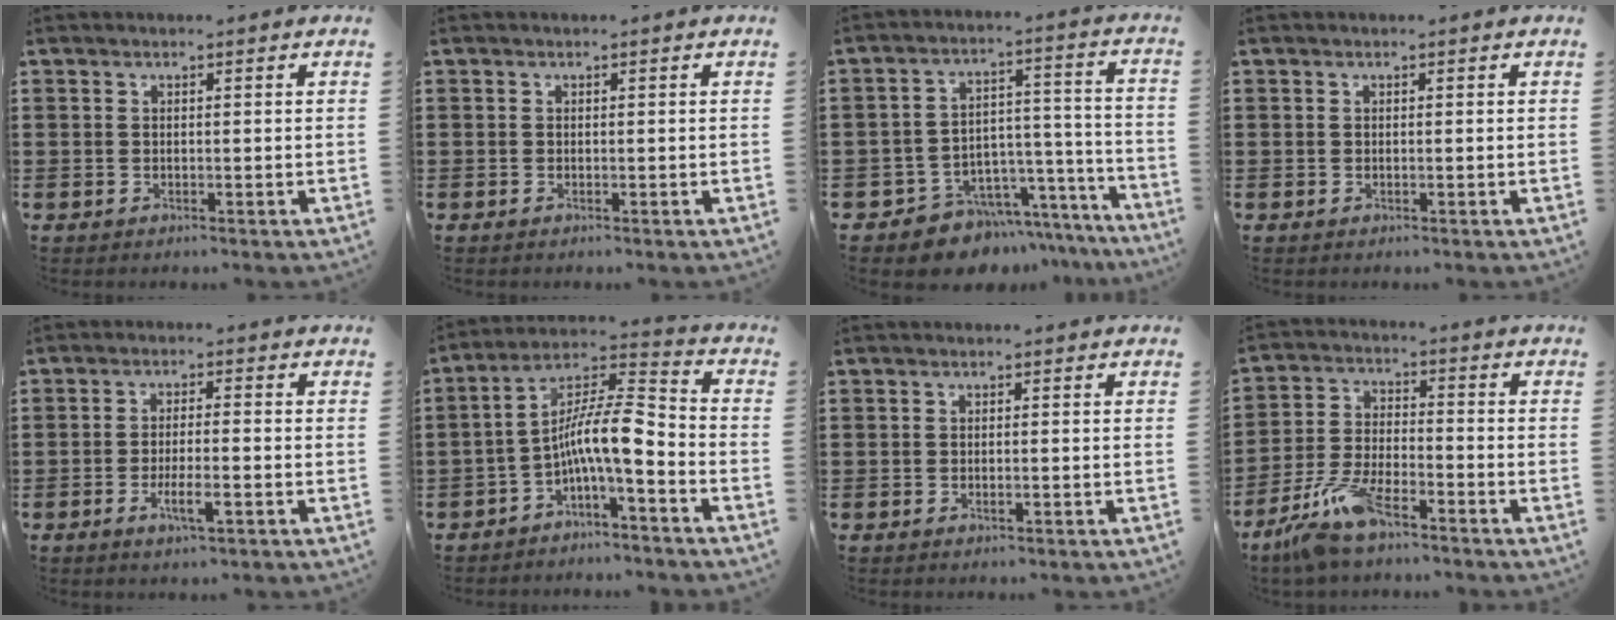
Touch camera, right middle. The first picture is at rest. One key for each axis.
{"total": 0.0}
{"total": 7.6, "fx": -7.0, "fy": 3.1, "fz": 0.1, "tx": -0.008, "ty": 0.021, "tz": -0.131}
{"total": 0.0}
{"total": 4.4, "fx": -2.2, "fy": 0.8, "fz": 3.7, "tx": -0.068, "ty": -0.001, "tz": -0.040}
{"total": 9.6, "fx": -2.7, "fy": 1.9, "fz": 9.0, "tx": -0.180, "ty": -0.011, "tz": -0.057}
{"total": 0.8, "fx": -0.4, "fy": 0.1, "fz": 0.7, "tx": -0.013, "ty": -0.003, "tz": -0.006}
{"total": 8.5, "fx": -6.7, "fy": 2.1, "fz": 4.8, "tx": -0.120, "ty": -0.002, "tz": -0.133}